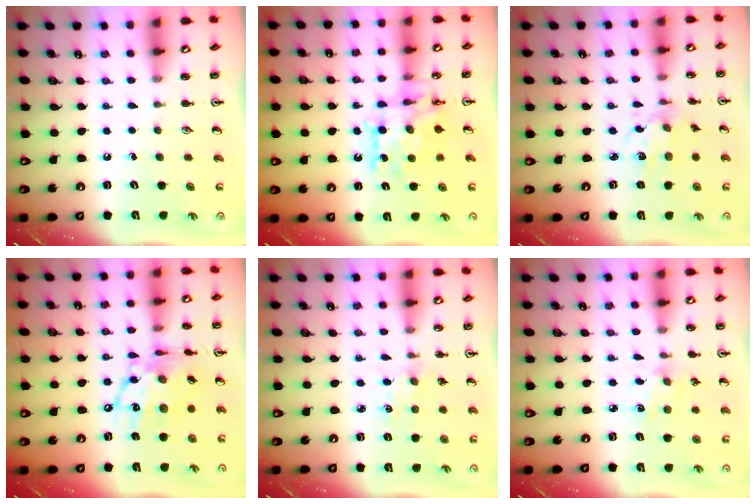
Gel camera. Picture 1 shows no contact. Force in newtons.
{"total": 9.5, "press": 9.5, "slide": 0.9}
{"total": 5.5, "press": 5.2, "slide": 1.7}
{"total": 14.7, "press": 14.6, "slide": 1.1}
{"total": 1.4, "press": 1.3, "slide": 0.3}
{"total": 1.8, "press": 1.8, "slide": 0.3}